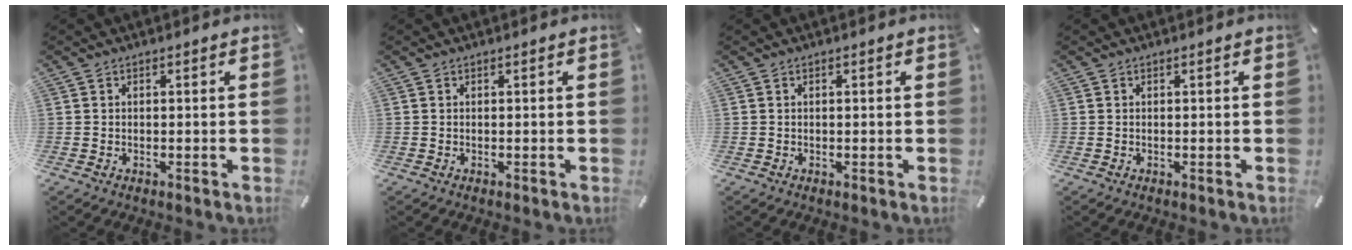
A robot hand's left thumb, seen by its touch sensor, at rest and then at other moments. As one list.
[{"total": 0.0}, {"total": 0.0}, {"total": 0.0}]